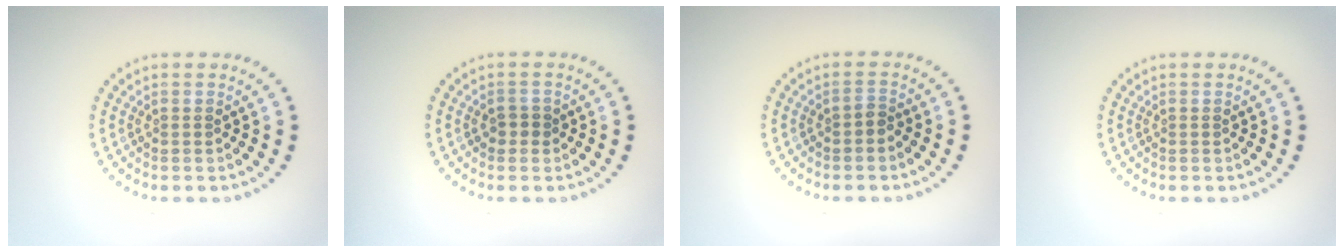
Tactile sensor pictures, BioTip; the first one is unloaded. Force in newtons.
{"total": 1.3, "press": 1.2, "slide": 0.4}
{"total": 0.9, "press": 0.7, "slide": 0.5}
{"total": 0.0}